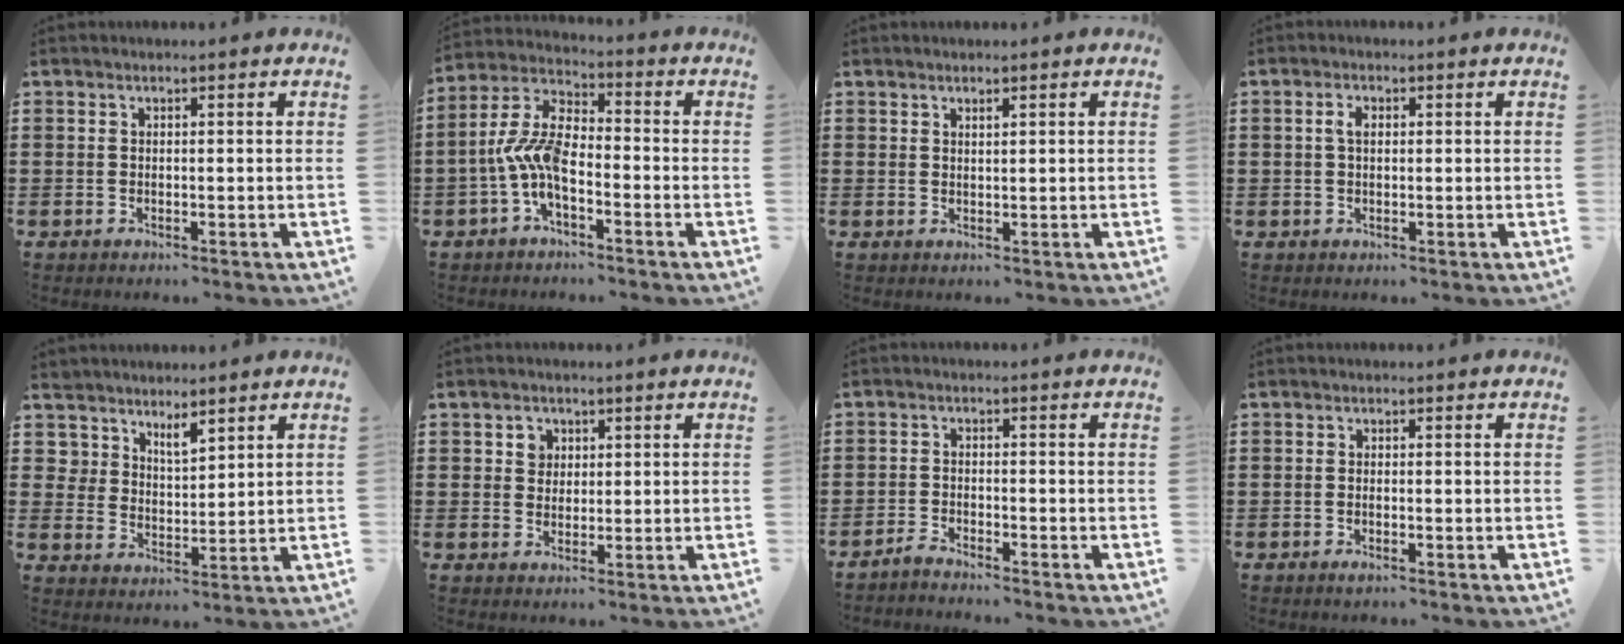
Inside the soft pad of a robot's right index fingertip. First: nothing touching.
{"total": 8.3, "force": [-3.2, 3.3, 6.9], "torque": [-0.175, -0.013, -0.066]}
{"total": 1.0, "force": [0.9, 0.3, 0.1], "torque": [-0.004, 0.001, 0.018]}
{"total": 2.0, "force": [0.4, 1.0, 1.7], "torque": [-0.036, 0.008, 0.004]}
{"total": 4.2, "force": [3.9, 1.5, 0.2], "torque": [-0.022, -0.005, 0.075]}
{"total": 2.5, "force": [1.0, 2.2, 0.6], "torque": [-0.013, 0.006, 0.015]}
{"total": 1.9, "force": [-1.9, 0.0, 0.1], "torque": [-0.006, 0.006, -0.039]}
{"total": 0.7, "force": [-0.4, -0.1, 0.6], "torque": [-0.013, -0.009, -0.004]}